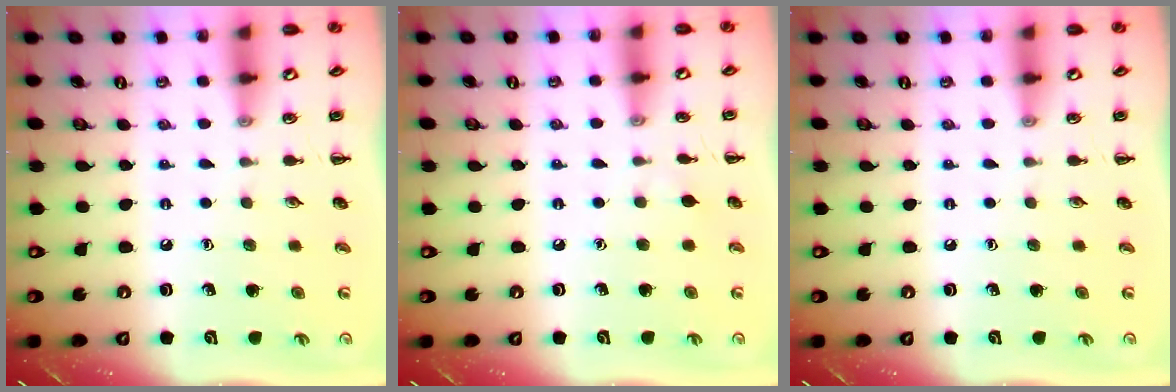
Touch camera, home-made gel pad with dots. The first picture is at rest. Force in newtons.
{"total": 3.0, "press": 2.7, "slide": 1.2}
{"total": 0.0}